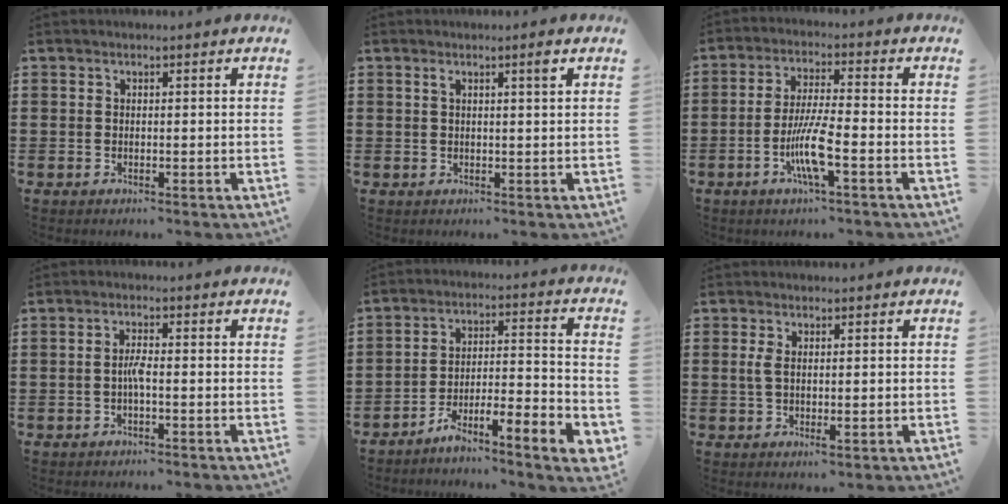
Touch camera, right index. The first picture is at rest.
{"total": 2.0, "force": [1.0, 0.0, 1.7], "torque": [-0.035, 0.000, 0.015]}
{"total": 7.5, "force": [-2.8, 1.0, 6.9], "torque": [-0.140, -0.012, -0.056]}
{"total": 2.4, "force": [-0.7, 0.3, 2.2], "torque": [-0.052, -0.001, -0.015]}
{"total": 6.4, "force": [-5.2, 0.1, 3.8], "torque": [-0.059, -0.005, -0.102]}
{"total": 2.9, "force": [0.0, 1.0, 2.7], "torque": [-0.056, -0.001, -0.003]}